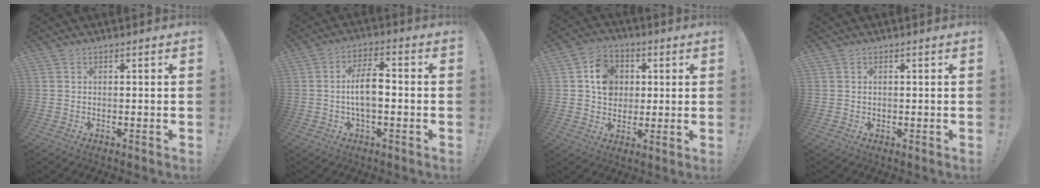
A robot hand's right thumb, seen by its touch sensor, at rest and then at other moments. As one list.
[{"total": 8.6, "force": [-1.2, 3.4, 7.8], "torque": [-0.150, 0.008, -0.025]}, {"total": 10.7, "force": [2.3, 9.3, 4.9], "torque": [-0.068, 0.002, 0.050]}, {"total": 0.5, "force": [0.1, 0.5, 0.1], "torque": [-0.006, 0.005, 0.002]}]